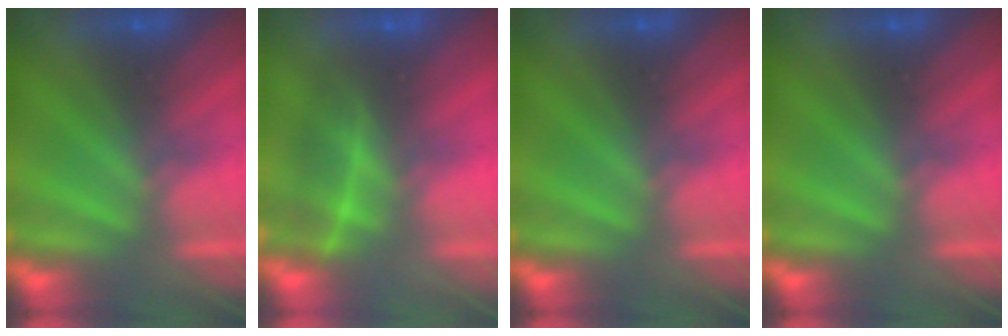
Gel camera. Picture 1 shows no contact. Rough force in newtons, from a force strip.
{"total": 1.9}
{"total": 0.0}
{"total": 0.0}